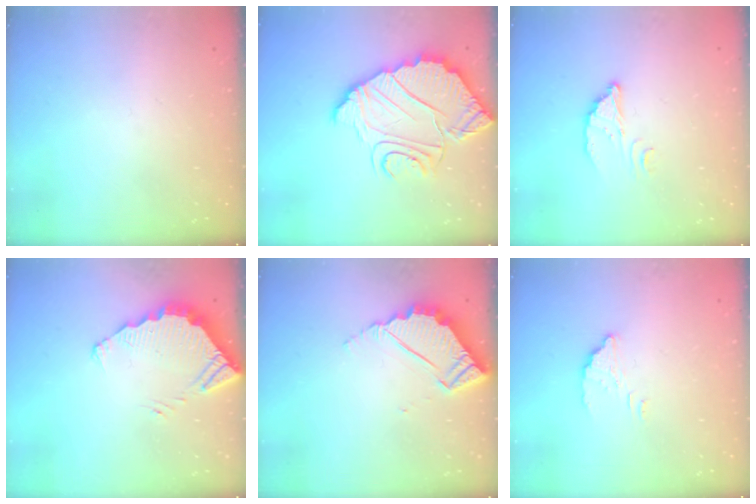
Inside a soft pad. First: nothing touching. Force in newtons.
{"total": 11.4, "press": 11.4, "slide": 1.0}
{"total": 3.7, "press": 3.7, "slide": 0.2}
{"total": 4.0, "press": 3.9, "slide": 0.3}
{"total": 4.9, "press": 4.9, "slide": 0.2}
{"total": 2.9, "press": 2.9, "slide": 0.3}